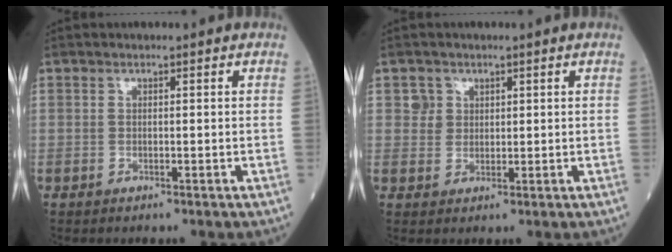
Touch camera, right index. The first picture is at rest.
{"total": 2.4, "force": [1.1, 2.1, 0.1], "torque": [0.007, 0.002, 0.014]}